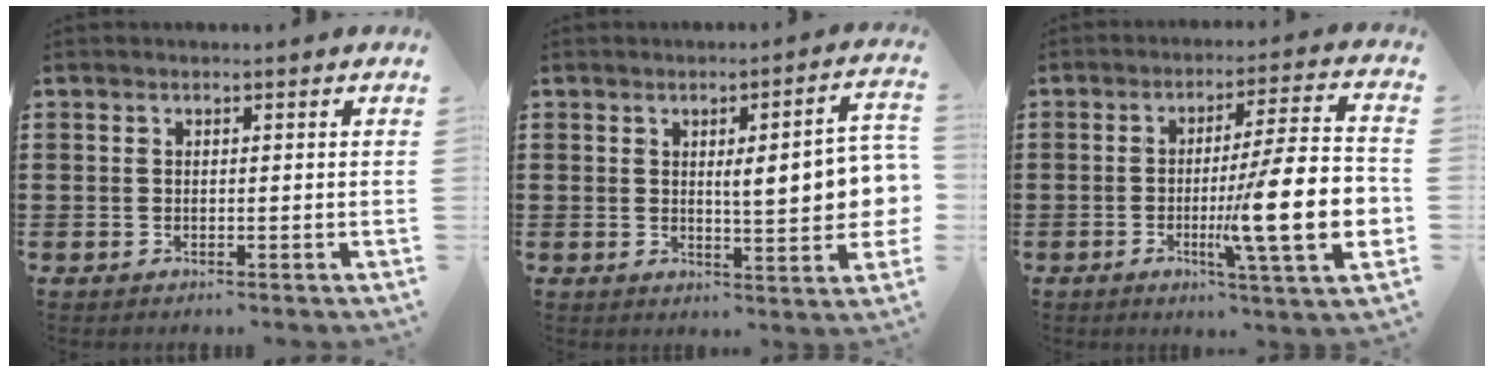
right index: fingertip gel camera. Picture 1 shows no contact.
{"total": 8.6, "force": [0.9, 1.6, 8.4], "torque": [-0.117, -0.011, 0.008]}
{"total": 16.7, "force": [-3.3, 2.6, 16.2], "torque": [-0.254, -0.016, -0.054]}